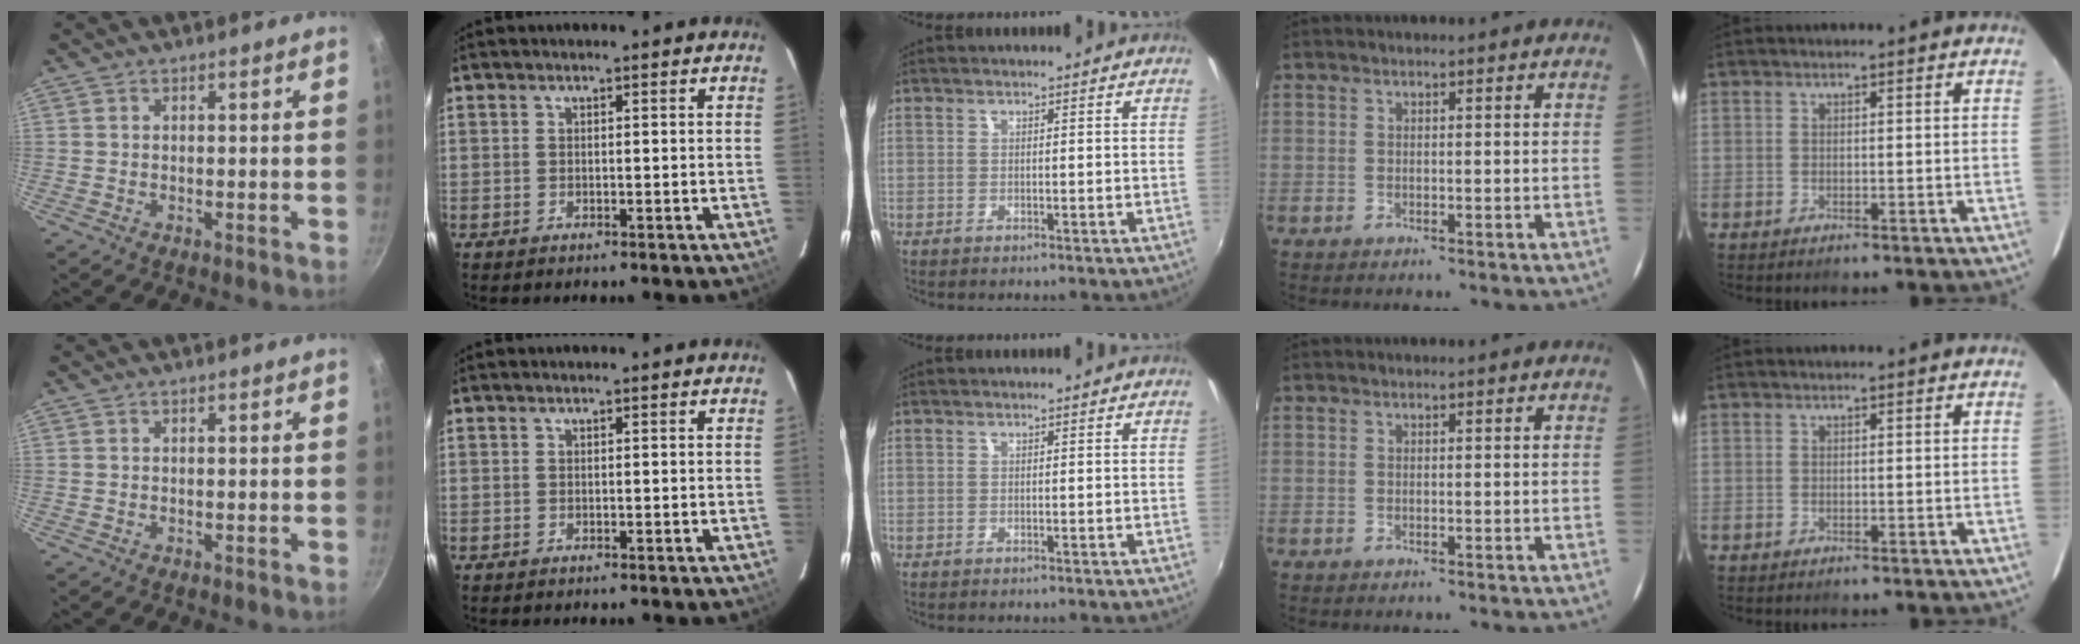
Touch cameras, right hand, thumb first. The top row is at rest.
{}